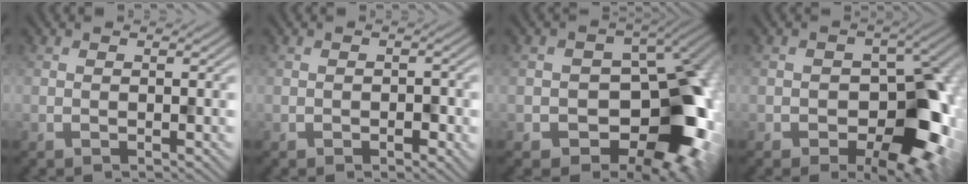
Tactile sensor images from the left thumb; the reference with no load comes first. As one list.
[{"total": 1.9, "force": [-0.6, 1.2, 1.3], "torque": [-0.020, -0.006, -0.008]}, {"total": 16.6, "force": [-5.3, 11.5, 10.7], "torque": [-0.118, -0.012, -0.075]}, {"total": 12.1, "force": [-3.6, 8.0, 8.2], "torque": [-0.082, -0.026, -0.053]}]